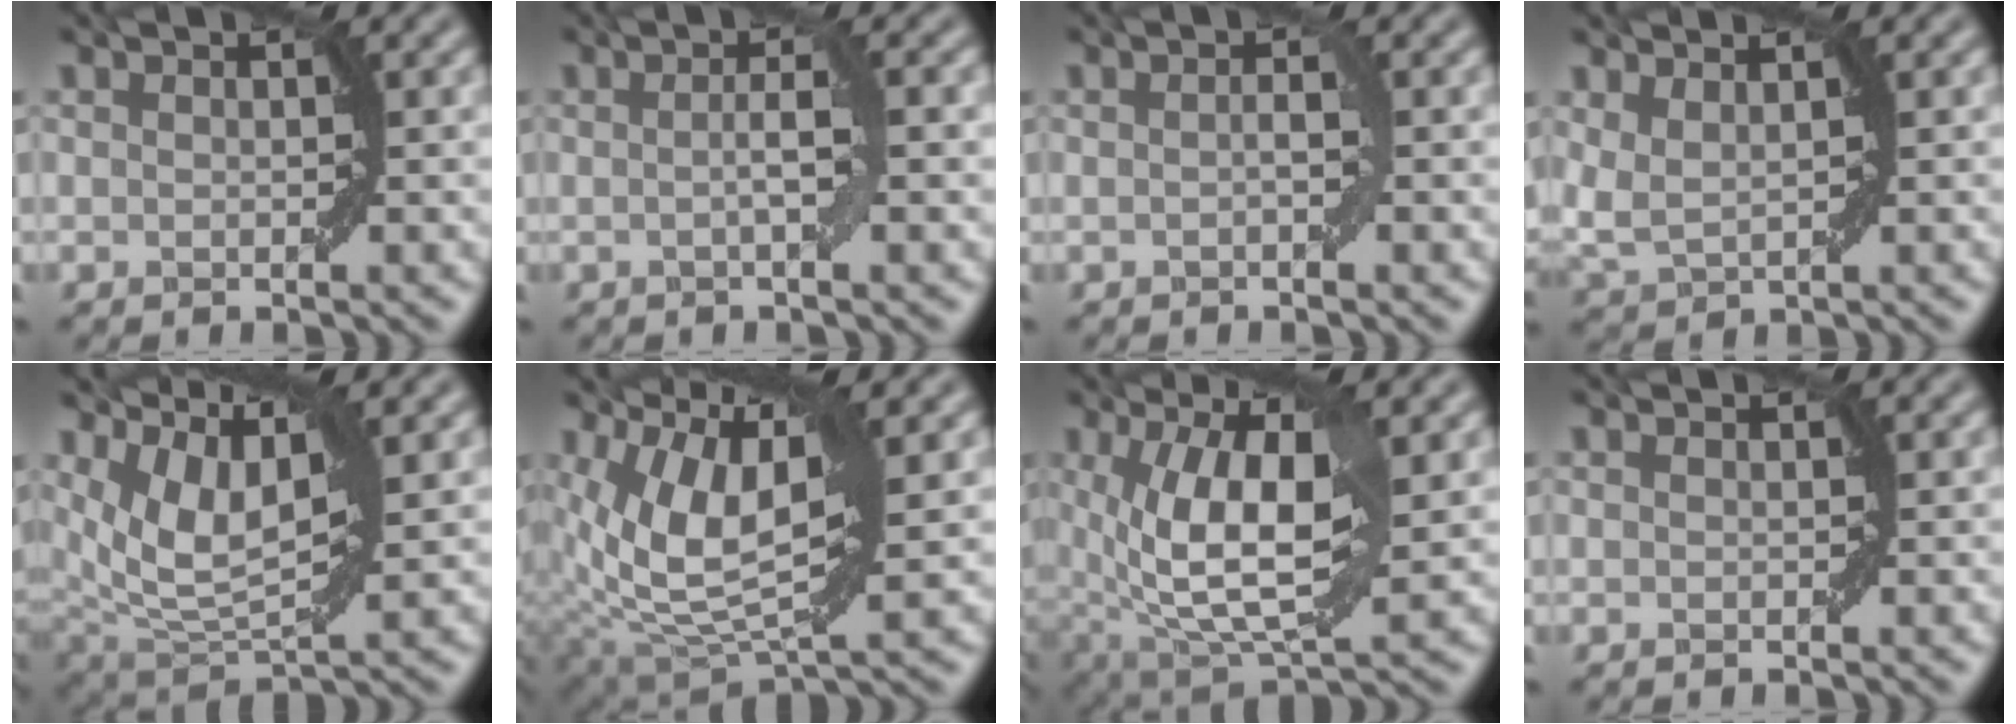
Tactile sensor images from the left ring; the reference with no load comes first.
{"total": 2.5, "force": [-0.1, 0.2, 2.5], "torque": [-0.040, 0.003, -0.004]}
{"total": 1.0, "force": [-0.2, 0.0, 1.0], "torque": [-0.017, 0.003, -0.003]}
{"total": 2.4, "force": [1.5, 0.9, 1.7], "torque": [-0.042, 0.001, 0.034]}
{"total": 6.6, "force": [3.1, 2.7, 5.1], "torque": [-0.112, -0.003, 0.063]}
{"total": 10.5, "force": [2.9, 4.6, 9.0], "torque": [-0.168, 0.000, 0.056]}
{"total": 10.3, "force": [1.4, 4.4, 9.2], "torque": [-0.169, -0.006, 0.023]}
{"total": 0.0}